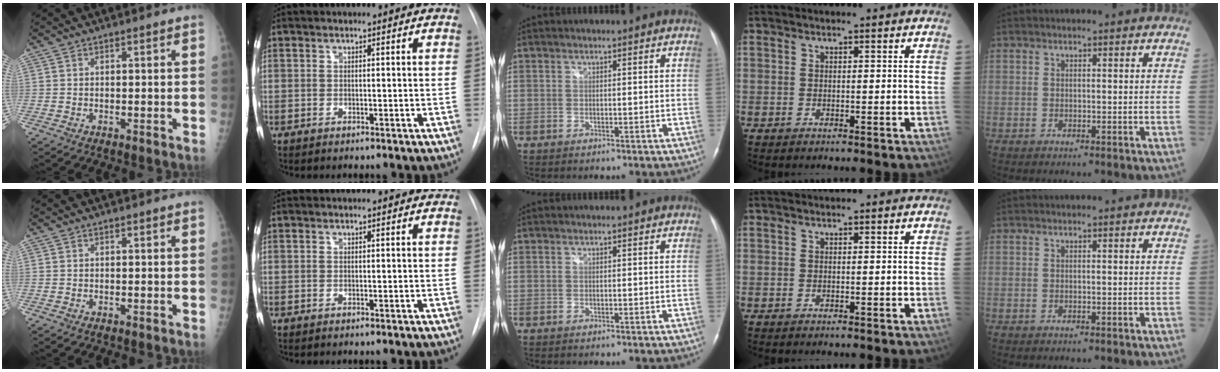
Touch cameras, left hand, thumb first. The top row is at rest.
{}